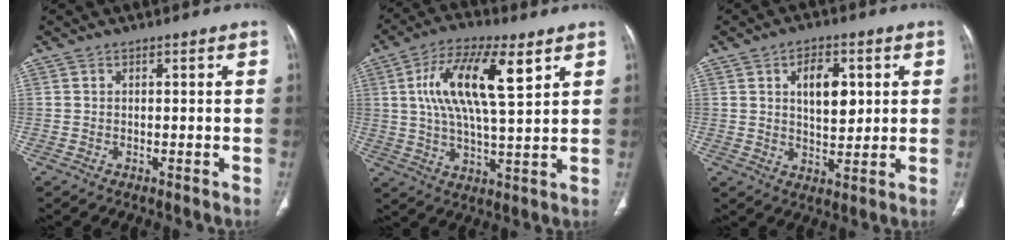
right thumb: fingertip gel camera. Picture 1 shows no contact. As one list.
[{"total": 15.3, "force": [5.4, 5.0, 13.4], "torque": [-0.248, -0.005, 0.094]}, {"total": 8.1, "force": [2.3, 4.5, 6.4], "torque": [-0.074, -0.016, 0.039]}]